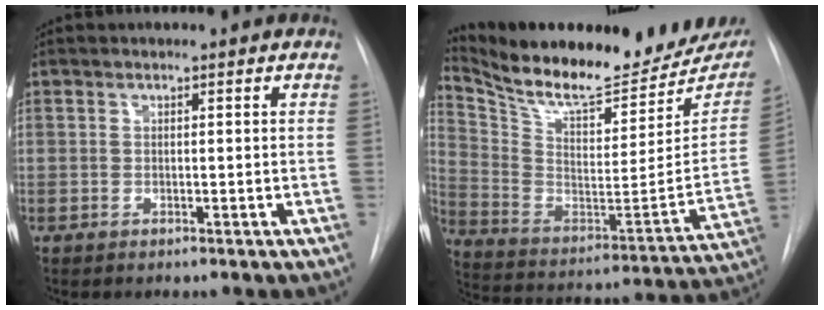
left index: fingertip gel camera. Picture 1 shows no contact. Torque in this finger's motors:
{"motor_torque": [0.06, -0.35, 0.10, 0.05]}